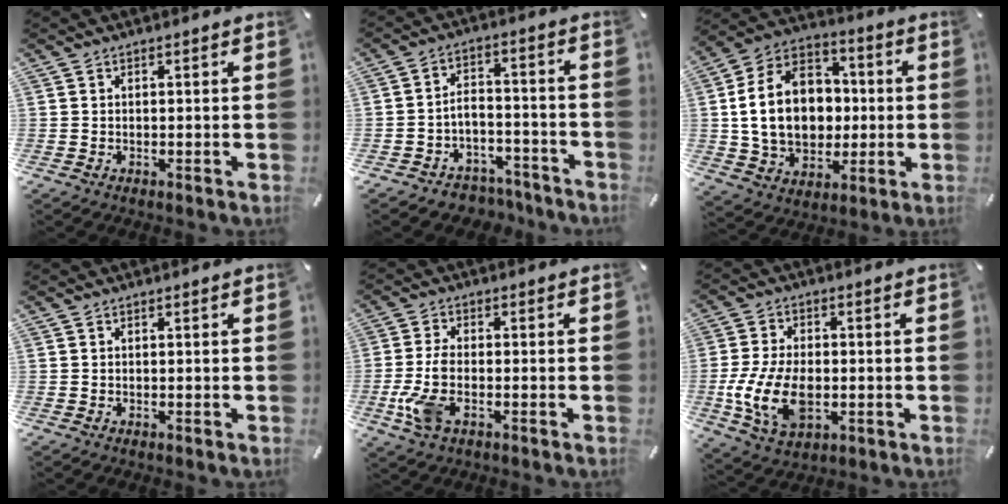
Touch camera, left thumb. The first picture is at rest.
{"total": 5.1, "force": [-2.8, 4.1, 1.1], "torque": [-0.017, 0.020, -0.053]}
{"total": 17.8, "force": [-0.5, 14.1, 10.8], "torque": [-0.237, 0.013, -0.005]}
{"total": 0.0}
{"total": 6.9, "force": [-2.4, 2.8, 5.8], "torque": [-0.135, -0.007, -0.045]}
{"total": 13.0, "force": [-2.6, 8.2, 9.8], "torque": [-0.215, 0.001, -0.041]}